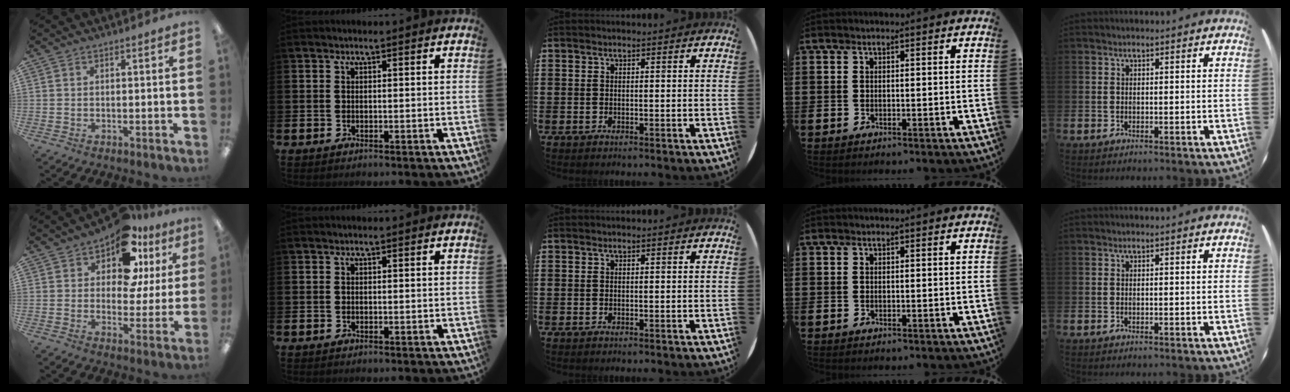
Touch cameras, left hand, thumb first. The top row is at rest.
{"thumb": {"total": 13.7, "force": [9.1, 6.8, 7.6], "torque": [-0.131, -0.045, 0.160]}}